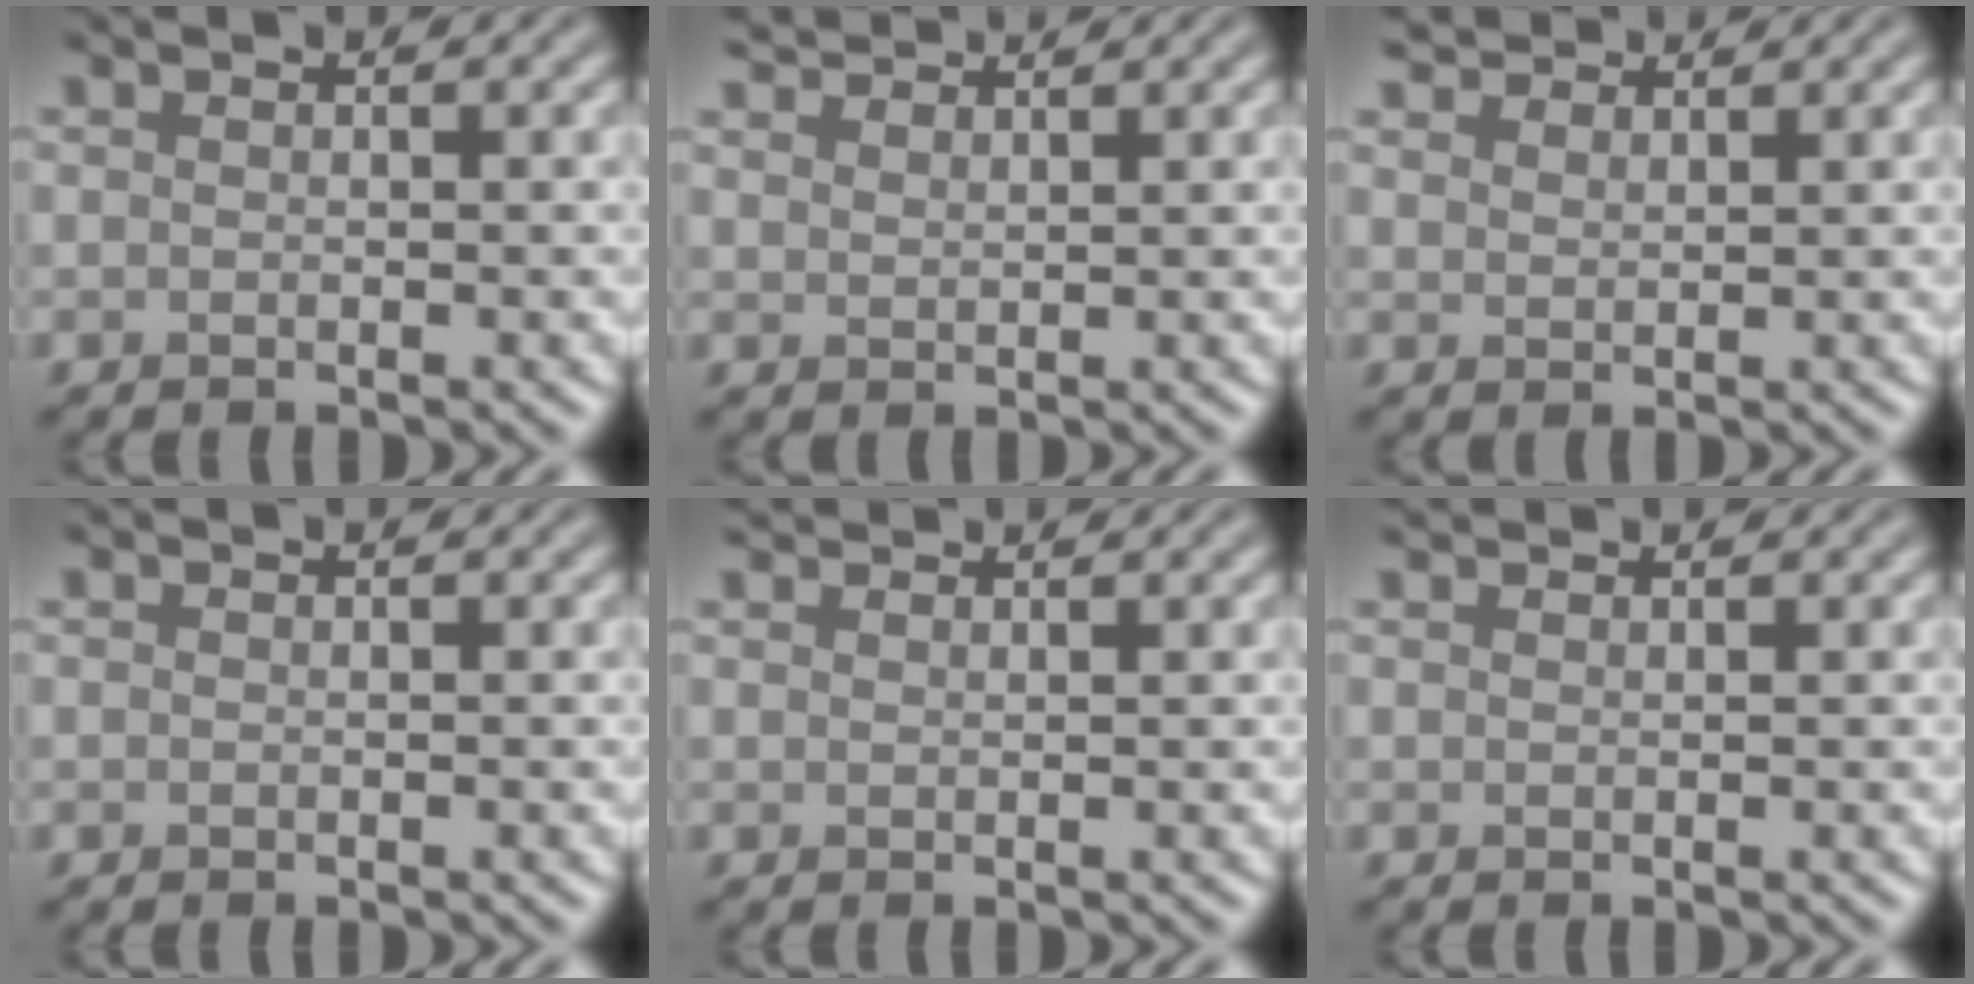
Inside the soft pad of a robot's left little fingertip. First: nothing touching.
{"total": 2.8, "force": [2.7, 0.4, 0.6], "torque": [-0.014, 0.007, 0.050]}
{"total": 3.5, "force": [3.2, 1.0, 0.9], "torque": [-0.027, 0.007, 0.061]}
{"total": 0.0}
{"total": 2.0, "force": [2.0, 0.2, 0.5], "torque": [-0.015, 0.004, 0.027]}
{"total": 1.3, "force": [1.3, 0.1, 0.3], "torque": [-0.010, -0.001, 0.016]}